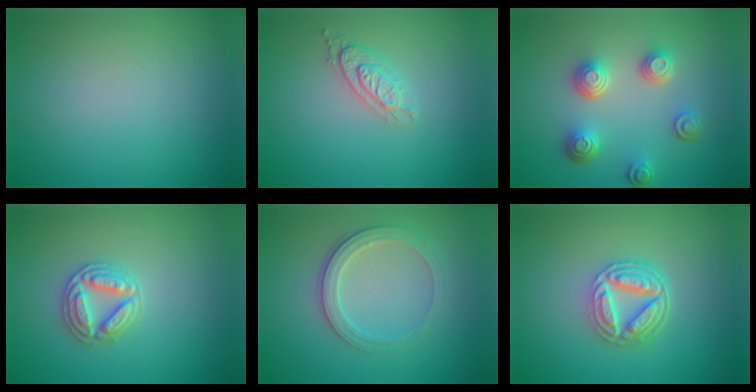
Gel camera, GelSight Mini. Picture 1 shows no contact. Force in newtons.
{"total": 2.1, "press": 2.1, "slide": 0.4}
{"total": 4.4, "press": 3.4, "slide": 2.8}
{"total": 3.1, "press": 3.0, "slide": 0.7}
{"total": 2.8, "press": 2.7, "slide": 0.8}
{"total": 5.0, "press": 3.8, "slide": 3.3}